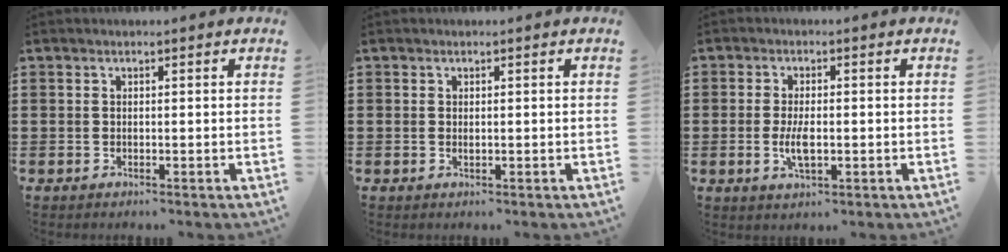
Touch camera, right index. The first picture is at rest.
{"total": 0.5, "force": [0.0, 0.3, 0.4], "torque": [-0.010, -0.002, 0.001]}
{"total": 4.0, "force": [-0.7, 1.6, 3.6], "torque": [-0.079, -0.002, -0.015]}